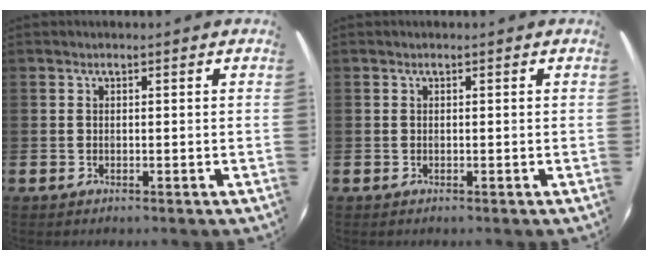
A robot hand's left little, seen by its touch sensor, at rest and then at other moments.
{"total": 0.0}